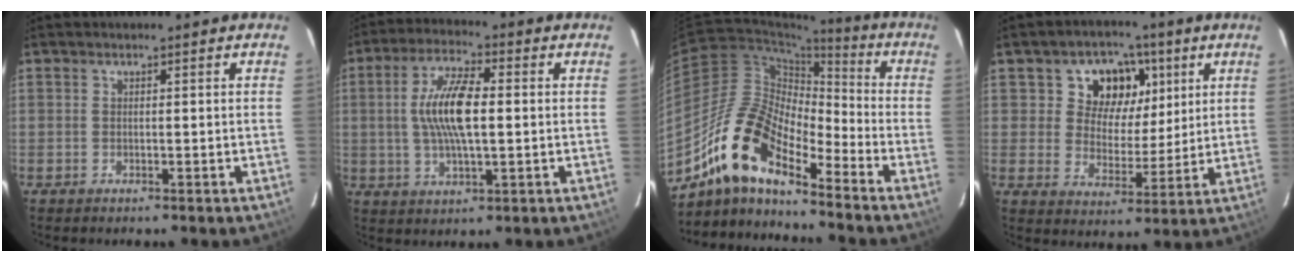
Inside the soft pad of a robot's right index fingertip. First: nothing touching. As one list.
[{"total": 10.7, "force": [0.5, 3.5, 10.1], "torque": [-0.200, 0.009, 0.009]}, {"total": 14.9, "force": [-11.2, 4.5, 8.8], "torque": [-0.151, 0.004, -0.228]}, {"total": 10.4, "force": [4.1, 8.5, 4.4], "torque": [-0.078, 0.003, 0.065]}]